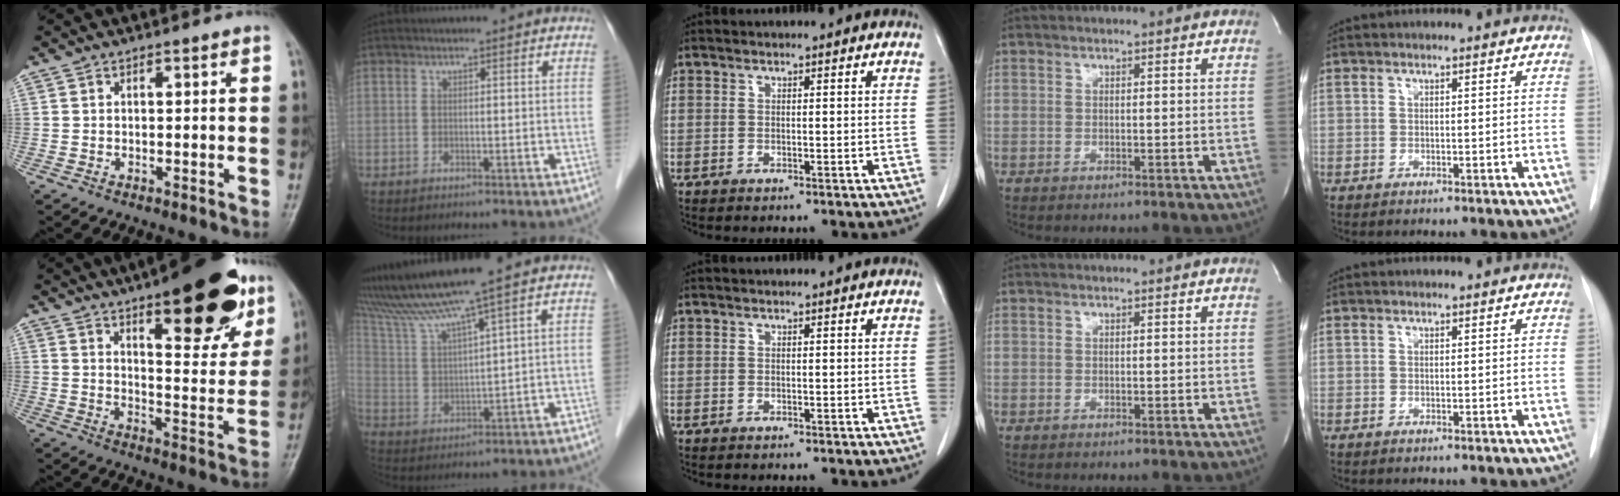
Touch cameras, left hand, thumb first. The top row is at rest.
{"thumb": {"total": 22.2, "force": [12.9, 7.6, 16.4], "torque": [-0.181, -0.052, 0.184]}, "index": {"total": 11.6, "force": [9.1, -2.2, 6.8], "torque": [-0.128, 0.016, 0.171]}}